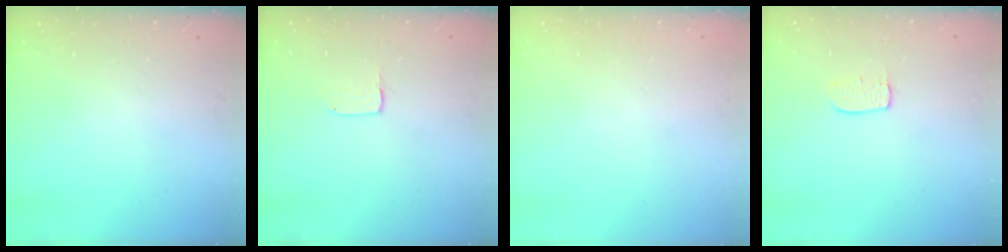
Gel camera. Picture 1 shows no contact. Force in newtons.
{"total": 1.7, "press": 1.6, "slide": 0.1}
{"total": 0.0}
{"total": 6.7, "press": 6.6, "slide": 0.4}